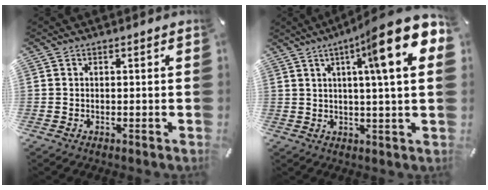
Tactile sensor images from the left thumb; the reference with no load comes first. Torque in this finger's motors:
{"motor_torque": [3.28, 1.73, 2.21, -0.56, 0.48]}